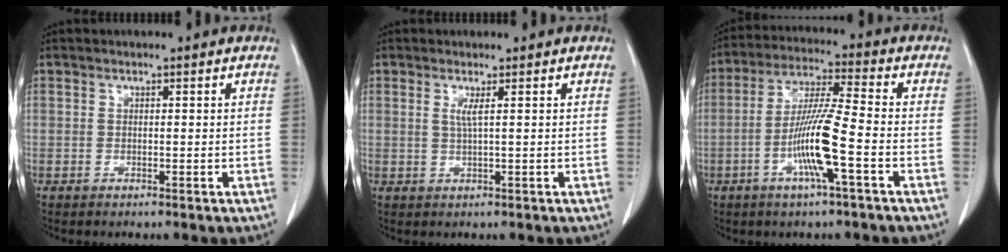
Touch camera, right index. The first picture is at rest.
{"total": 1.5, "force": [0.5, -0.3, 1.4], "torque": [-0.034, -0.003, 0.011]}
{"total": 10.6, "force": [-3.4, -0.2, 10.0], "torque": [-0.198, -0.005, -0.068]}